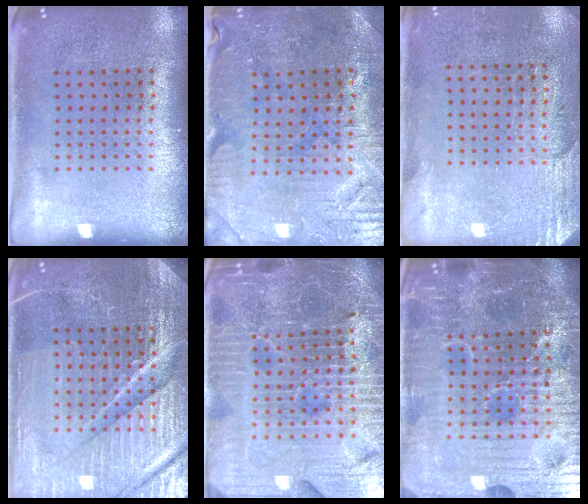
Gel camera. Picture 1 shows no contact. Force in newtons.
{"total": 1.2, "press": 1.1, "slide": 0.4}
{"total": 2.7, "press": 2.3, "slide": 1.4}
{"total": 5.8, "press": 5.3, "slide": 2.4}
{"total": 5.9, "press": 5.4, "slide": 2.3}
{"total": 7.2, "press": 6.4, "slide": 3.2}